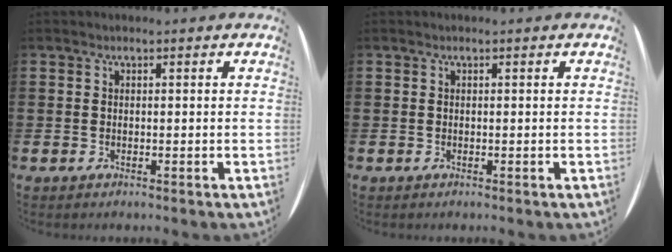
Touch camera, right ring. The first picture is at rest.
{"total": 0.0}